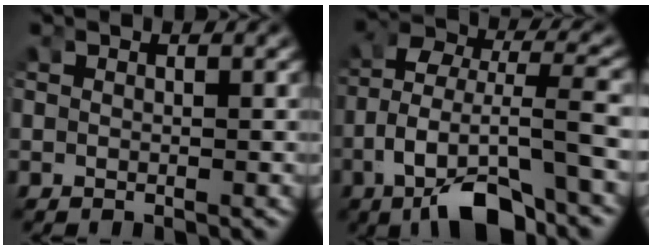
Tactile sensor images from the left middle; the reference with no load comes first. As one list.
[{"total": 7.7, "force": [-2.4, 3.5, 6.4], "torque": [-0.100, 0.001, -0.034]}]